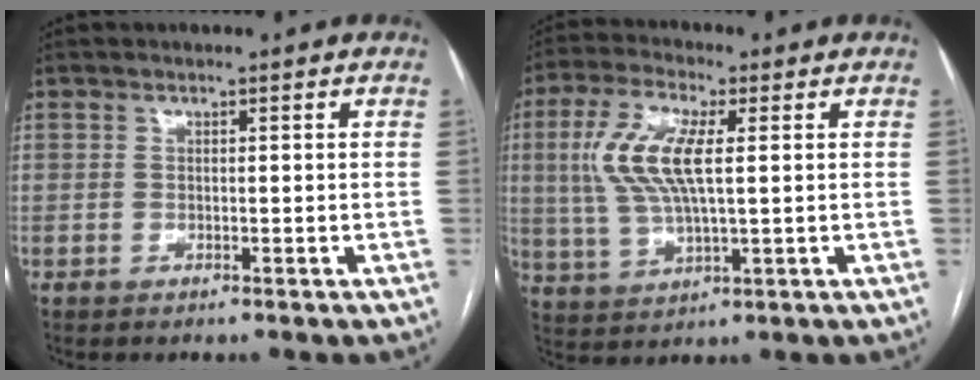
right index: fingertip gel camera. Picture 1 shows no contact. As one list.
[{"total": 10.6, "force": [1.9, 3.1, 10.0], "torque": [-0.225, 0.008, 0.038]}]